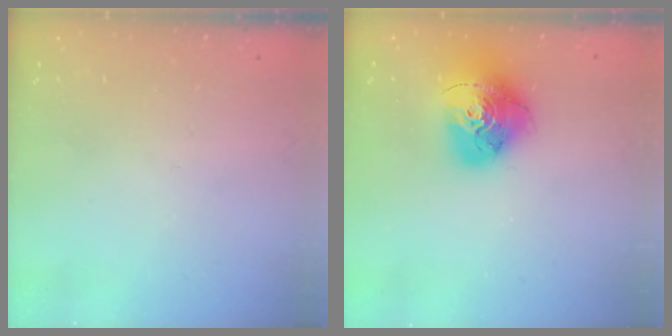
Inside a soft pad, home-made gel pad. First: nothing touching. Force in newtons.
{"total": 17.2, "press": 17.1, "slide": 1.9}